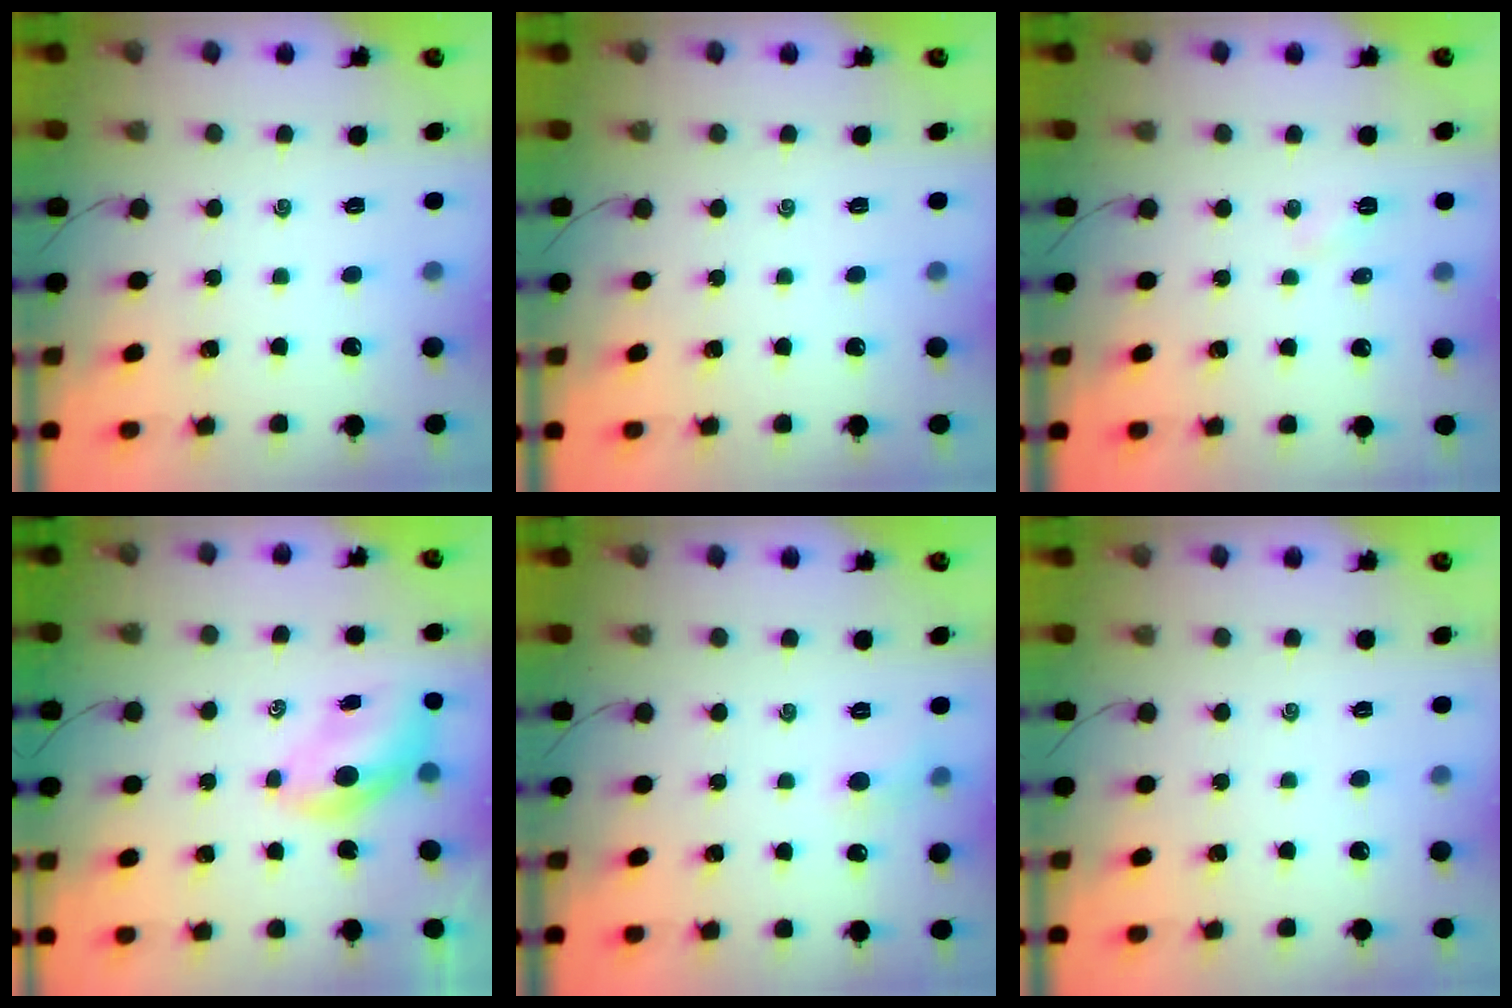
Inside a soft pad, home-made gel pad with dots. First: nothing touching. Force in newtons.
{"total": 0.0}
{"total": 2.4, "press": 2.3, "slide": 0.8}
{"total": 6.5, "press": 6.5, "slide": 0.9}
{"total": 3.6, "press": 3.4, "slide": 1.2}
{"total": 0.0}